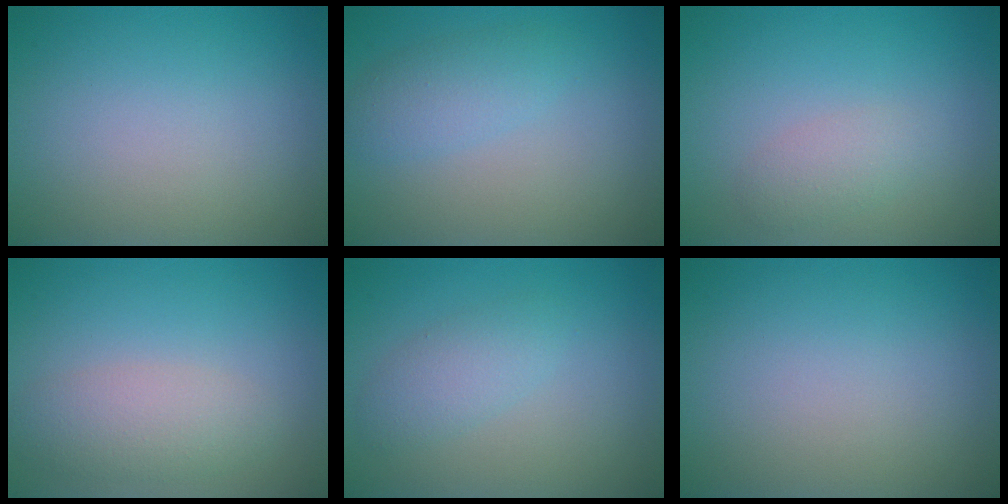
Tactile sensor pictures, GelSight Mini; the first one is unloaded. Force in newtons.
{"total": 2.4, "press": 2.4, "slide": 0.1}
{"total": 1.7, "press": 1.7, "slide": 0.0}
{"total": 3.1, "press": 3.1, "slide": 0.1}
{"total": 2.2, "press": 2.2, "slide": 0.1}
{"total": 0.0}